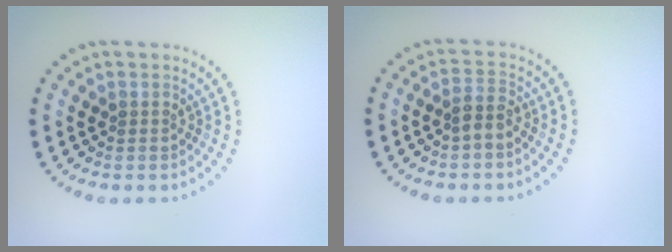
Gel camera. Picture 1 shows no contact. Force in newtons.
{"total": 1.7, "press": 1.5, "slide": 0.9}